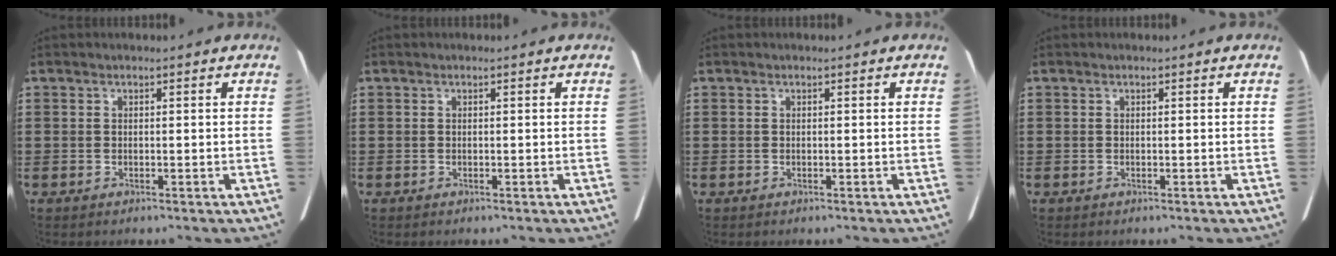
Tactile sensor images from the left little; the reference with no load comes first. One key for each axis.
{"total": 0.0}
{"total": 0.0}
{"total": 0.0}